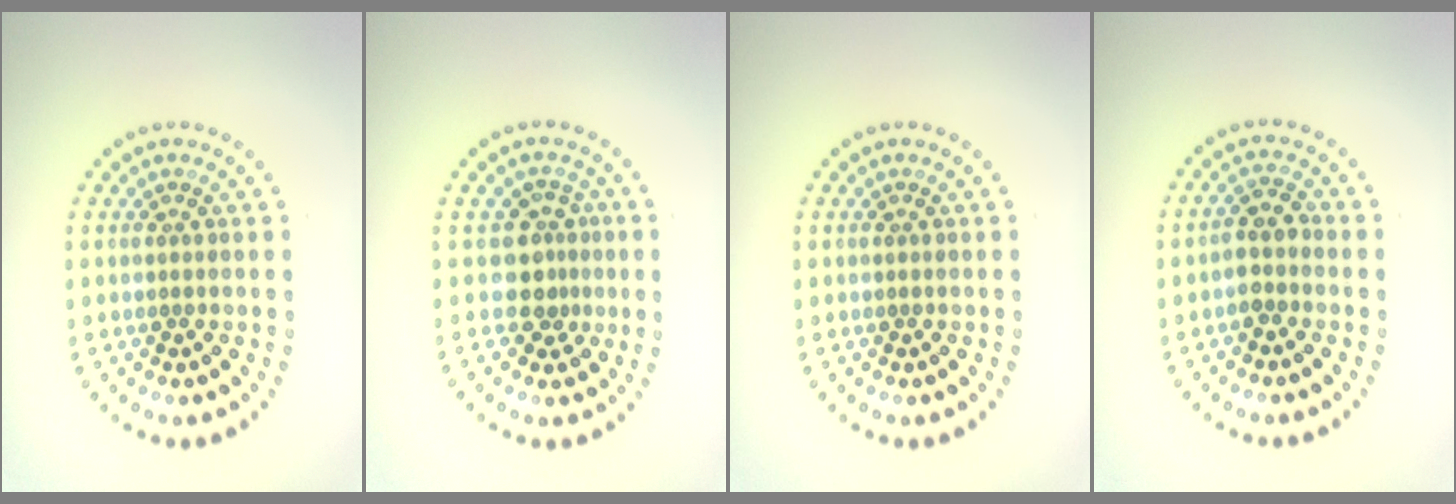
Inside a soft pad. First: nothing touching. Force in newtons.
{"total": 2.7, "press": 1.9, "slide": 1.9}
{"total": 0.0}
{"total": 2.0, "press": 1.7, "slide": 1.0}